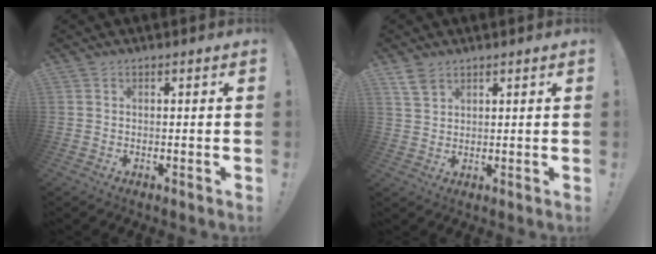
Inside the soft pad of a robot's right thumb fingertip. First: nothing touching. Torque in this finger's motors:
{"motor_torque": [0.17, 0.57, 0.28, 0.00, 0.04]}